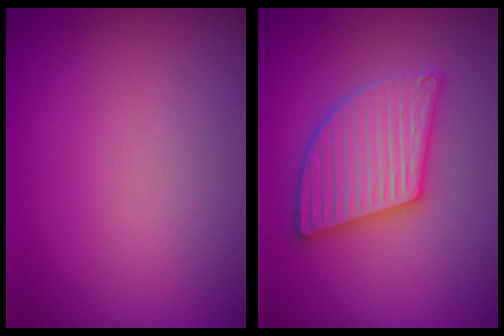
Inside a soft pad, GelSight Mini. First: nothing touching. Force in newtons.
{"total": 5.4, "press": 5.4, "slide": 0.6}